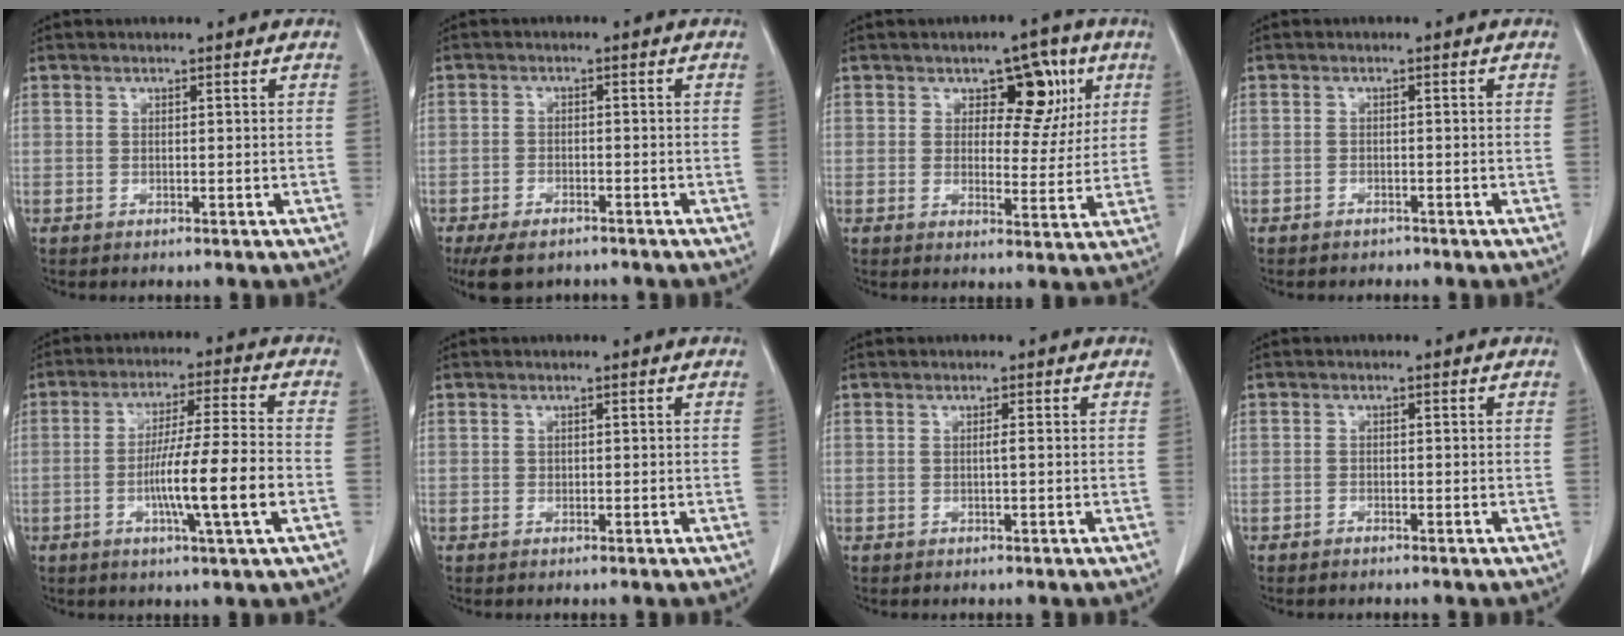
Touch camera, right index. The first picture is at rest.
{"total": 7.1, "force": [-5.5, 3.2, 3.2], "torque": [-0.051, -0.005, -0.085]}
{"total": 7.8, "force": [3.3, 4.5, 5.4], "torque": [-0.052, 0.013, 0.045]}
{"total": 1.5, "force": [-1.2, 0.8, 0.1], "torque": [-0.007, 0.002, -0.019]}
{"total": 11.5, "force": [-2.9, -0.6, 11.1], "torque": [-0.196, -0.002, -0.053]}
{"total": 0.0}
{"total": 0.6, "force": [0.0, -0.1, 0.5], "torque": [-0.007, 0.000, 0.000]}
{"total": 0.7, "force": [-0.7, 0.2, 0.2], "torque": [-0.006, 0.000, -0.012]}